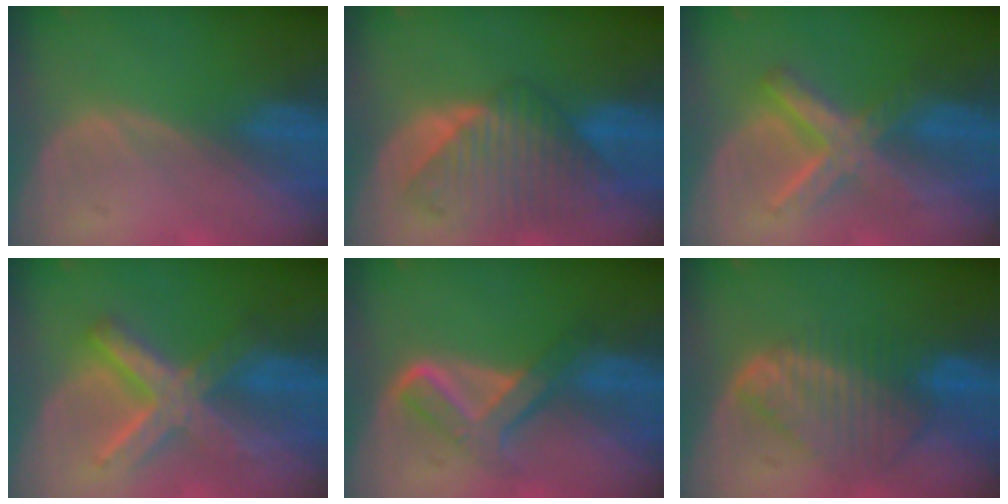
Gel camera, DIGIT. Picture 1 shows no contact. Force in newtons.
{"total": 9.6, "press": 8.5, "slide": 4.5}
{"total": 7.2, "press": 7.2, "slide": 0.4}
{"total": 8.7, "press": 8.6, "slide": 0.8}
{"total": 5.8, "press": 5.8, "slide": 0.2}
{"total": 8.8, "press": 7.6, "slide": 4.4}